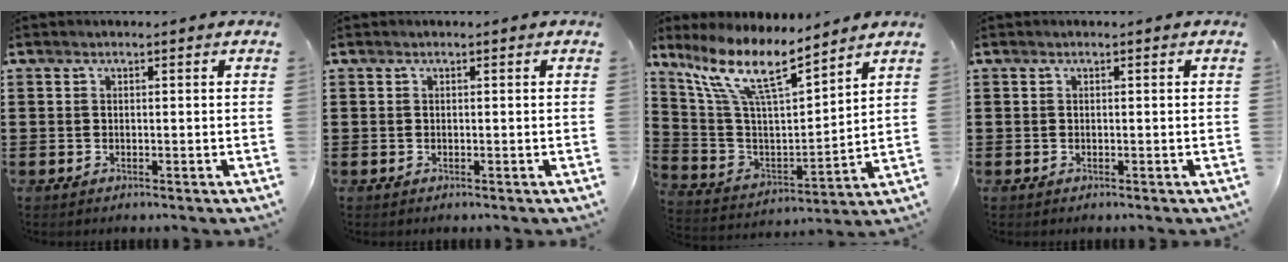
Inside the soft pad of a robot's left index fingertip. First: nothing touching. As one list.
[{"total": 0.0}, {"total": 11.9, "force": [8.7, 2.5, 7.8], "torque": [-0.186, -0.044, 0.149]}, {"total": 0.0}]